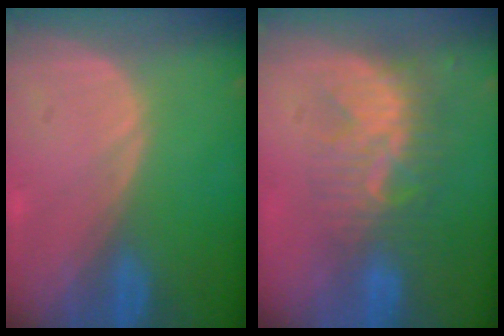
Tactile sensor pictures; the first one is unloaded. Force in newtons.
{"total": 8.7, "press": 7.6, "slide": 4.2}